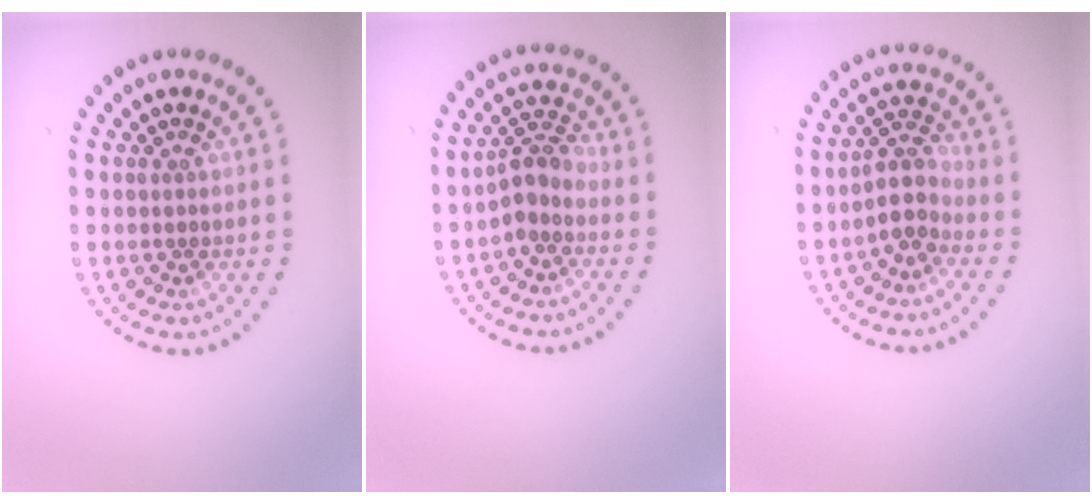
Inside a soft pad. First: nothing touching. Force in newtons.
{"total": 2.7, "press": 2.1, "slide": 1.7}
{"total": 2.9, "press": 2.2, "slide": 1.9}